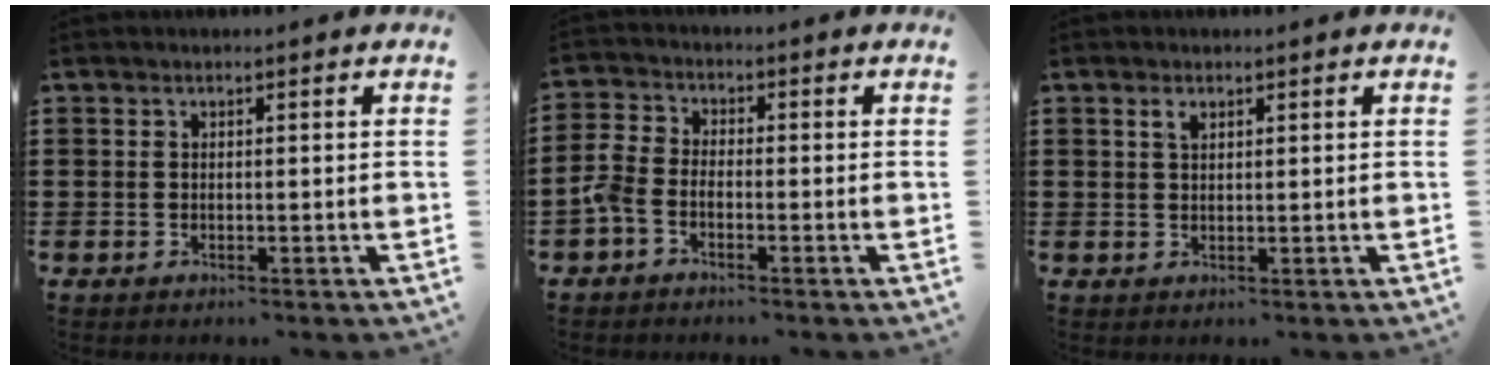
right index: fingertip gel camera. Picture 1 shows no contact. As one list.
[{"total": 3.3, "force": [-2.4, 1.4, 1.9], "torque": [-0.062, -0.004, -0.055]}, {"total": 1.4, "force": [0.8, 0.7, 0.9], "torque": [-0.020, 0.005, 0.013]}]